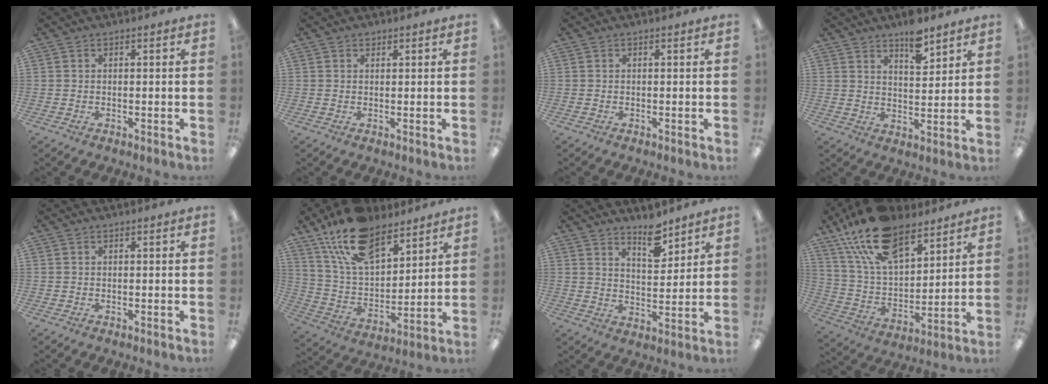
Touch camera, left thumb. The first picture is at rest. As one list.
[{"total": 0.7, "force": [0.6, 0.3, 0.1], "torque": [-0.003, 0.000, 0.012]}, {"total": 0.0}, {"total": 7.1, "force": [5.7, 2.6, 3.5], "torque": [-0.043, -0.036, 0.095]}, {"total": 0.0}, {"total": 18.7, "force": [13.0, 9.2, 9.7], "torque": [-0.186, -0.059, 0.238]}, {"total": 4.8, "force": [4.2, 1.4, 1.9], "torque": [-0.015, -0.034, 0.070]}, {"total": 20.6, "force": [14.0, 10.0, 11.3], "torque": [-0.220, -0.061, 0.255]}]